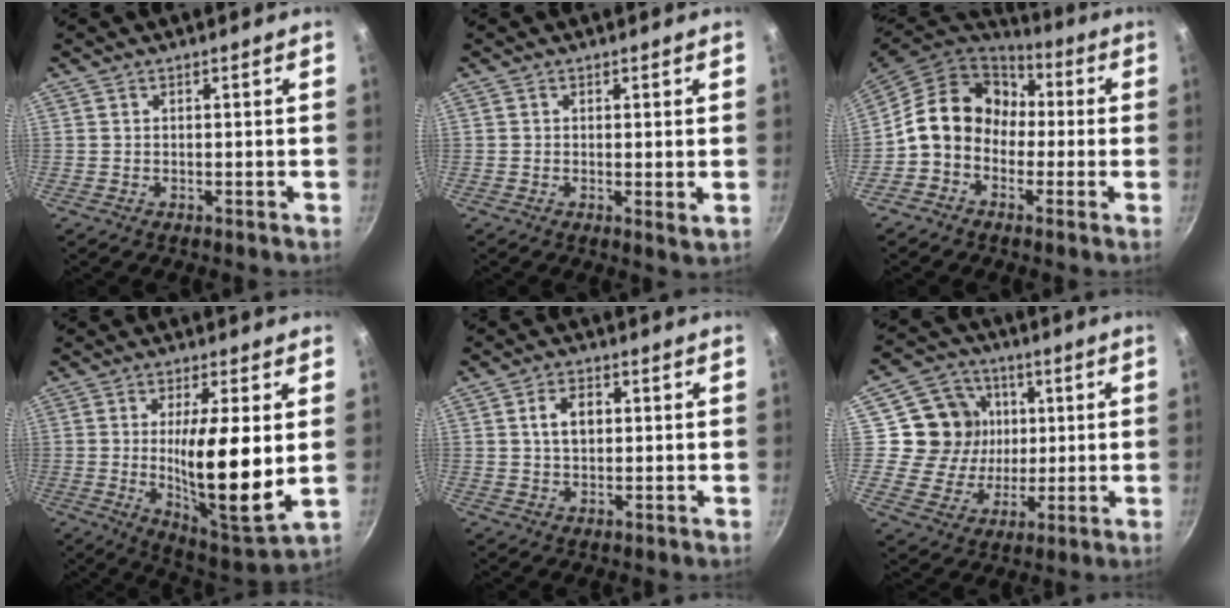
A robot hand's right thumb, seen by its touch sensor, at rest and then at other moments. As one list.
[{"total": 1.8, "force": [0.3, 0.4, 1.7], "torque": [-0.027, -0.011, 0.001]}, {"total": 14.3, "force": [-0.4, 11.9, 7.9], "torque": [-0.102, 0.046, -0.030]}, {"total": 16.9, "force": [0.4, 4.0, 16.4], "torque": [-0.267, -0.036, 0.010]}, {"total": 5.3, "force": [1.1, 3.5, 3.9], "torque": [-0.051, 0.005, 0.017]}, {"total": 13.7, "force": [2.5, 12.7, 4.7], "torque": [-0.053, 0.005, 0.042]}]